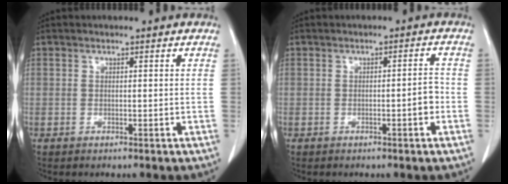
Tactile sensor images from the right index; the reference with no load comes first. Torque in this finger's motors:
{"motor_torque": [0.38, -0.36, 0.18, 0.04]}